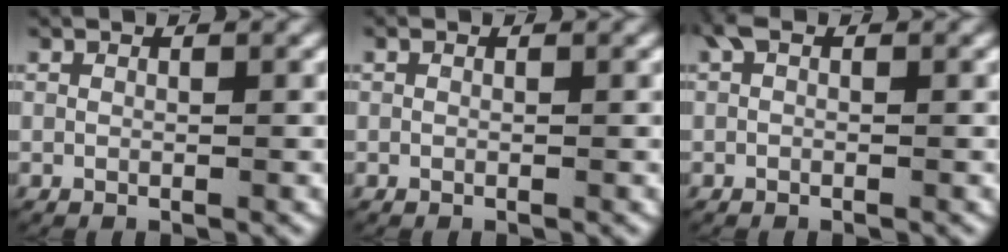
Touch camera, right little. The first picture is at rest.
{"total": 0.0}
{"total": 0.8, "force": [0.4, 0.3, 0.6], "torque": [-0.018, 0.003, 0.006]}